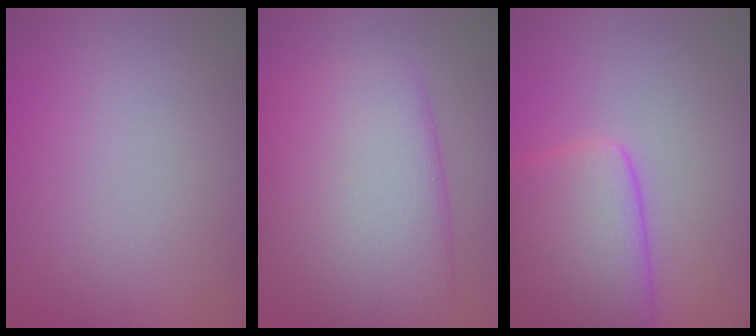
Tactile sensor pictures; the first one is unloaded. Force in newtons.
{"total": 10.3, "press": 10.3, "slide": 0.3}
{"total": 7.3, "press": 7.2, "slide": 0.6}